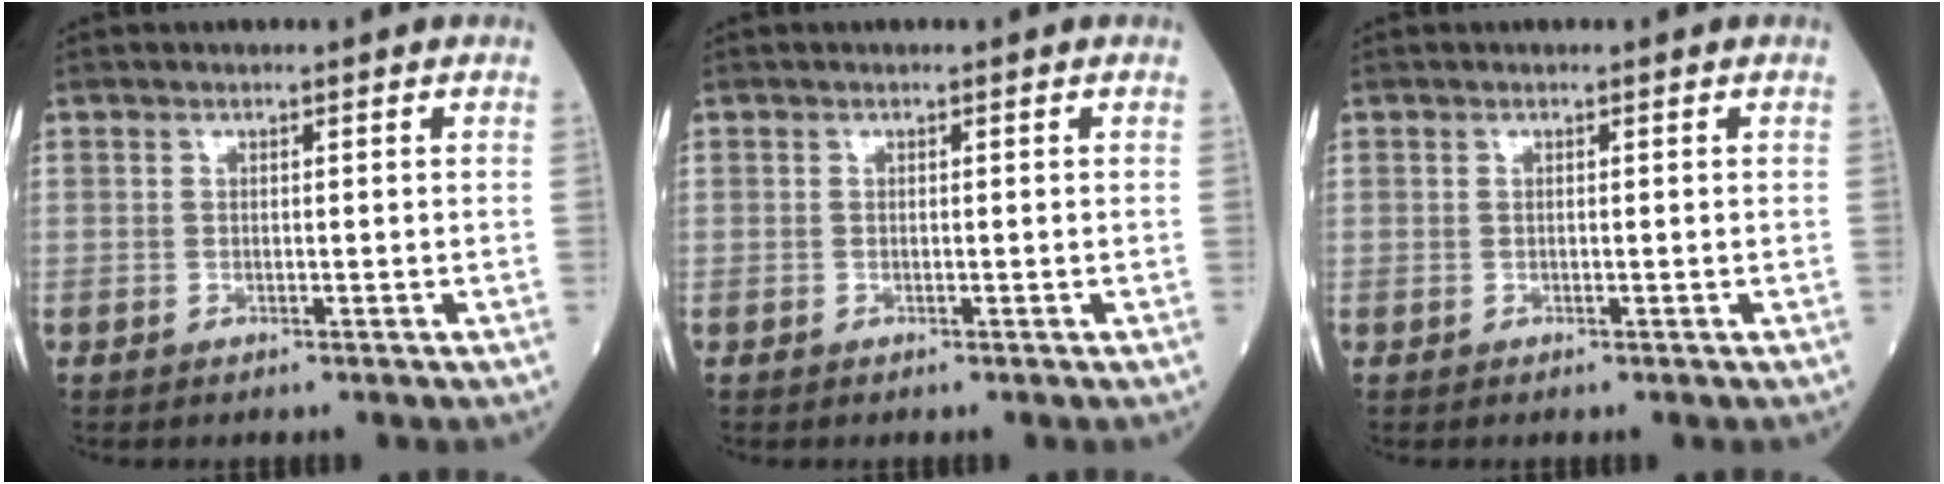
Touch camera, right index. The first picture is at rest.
{"total": 0.0}
{"total": 0.0}